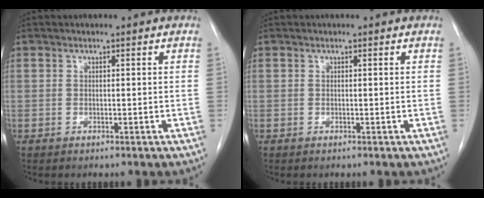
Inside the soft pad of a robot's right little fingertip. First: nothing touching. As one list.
[{"total": 0.0}]